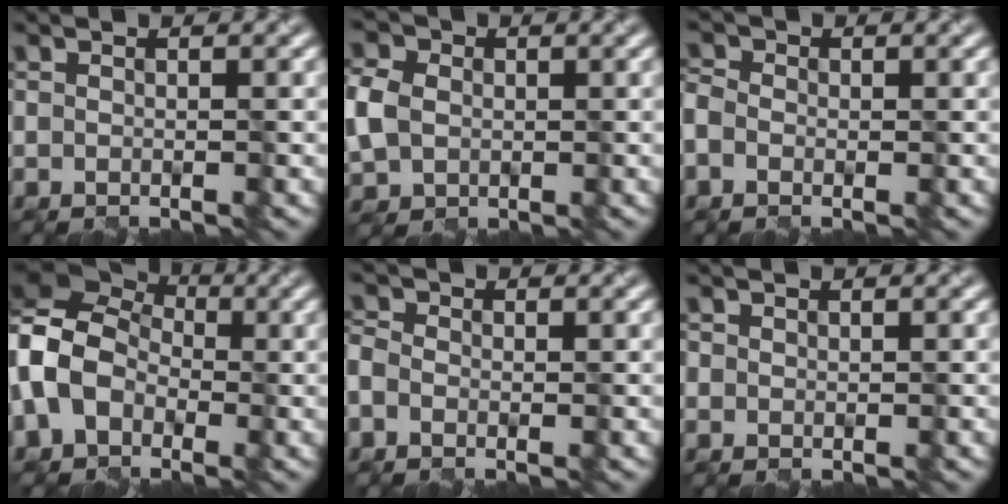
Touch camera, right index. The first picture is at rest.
{"total": 3.6, "force": [0.4, 3.3, 1.5], "torque": [-0.078, 0.011, 0.014]}
{"total": 1.8, "force": [-0.7, 1.5, 0.8], "torque": [-0.027, 0.010, -0.014]}
{"total": 9.0, "force": [-1.2, 7.4, 4.9], "torque": [-0.128, 0.029, -0.051]}
{"total": 1.9, "force": [-0.8, 1.5, 0.9], "torque": [-0.030, 0.010, -0.016]}
{"total": 0.6, "force": [0.1, -0.1, -0.6], "torque": [-0.005, 0.004, 0.008]}